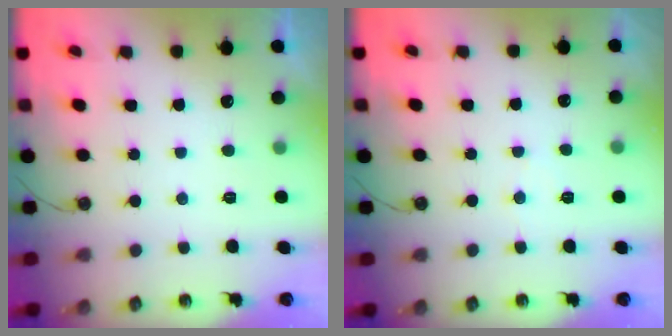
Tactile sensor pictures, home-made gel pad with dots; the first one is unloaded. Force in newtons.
{"total": 3.6, "press": 3.5, "slide": 0.5}